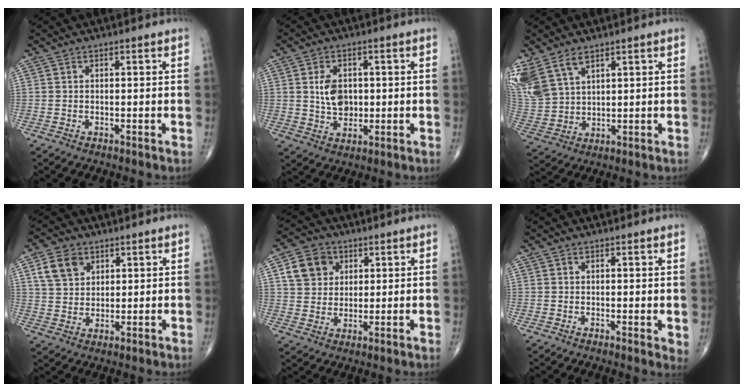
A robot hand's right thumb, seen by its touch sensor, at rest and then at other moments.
{"total": 6.4, "force": [0.8, 4.5, 4.4], "torque": [-0.062, -0.005, 0.020]}
{"total": 12.8, "force": [7.3, 7.6, 7.4], "torque": [-0.178, -0.009, 0.161]}
{"total": 7.1, "force": [3.2, 5.3, 3.4], "torque": [-0.046, -0.008, 0.063]}
{"total": 8.4, "force": [3.0, 7.0, 3.4], "torque": [-0.035, -0.004, 0.054]}
{"total": 1.9, "force": [0.6, 0.8, 1.6], "torque": [-0.021, -0.008, 0.006]}